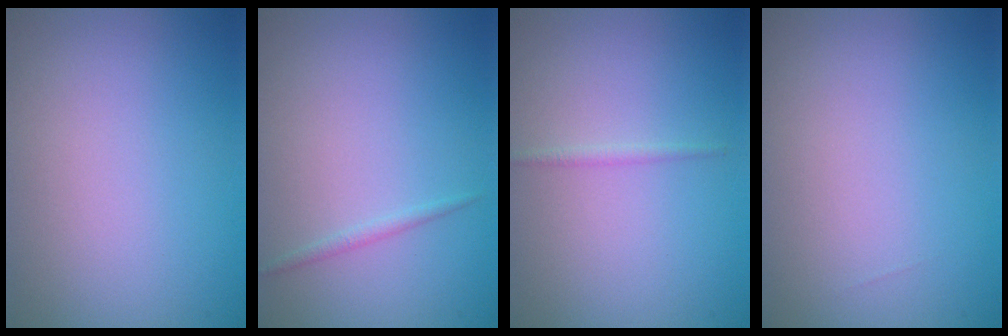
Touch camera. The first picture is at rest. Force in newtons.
{"total": 0.7, "press": 0.7, "slide": 0.0}
{"total": 0.7, "press": 0.7, "slide": 0.0}
{"total": 0.0}